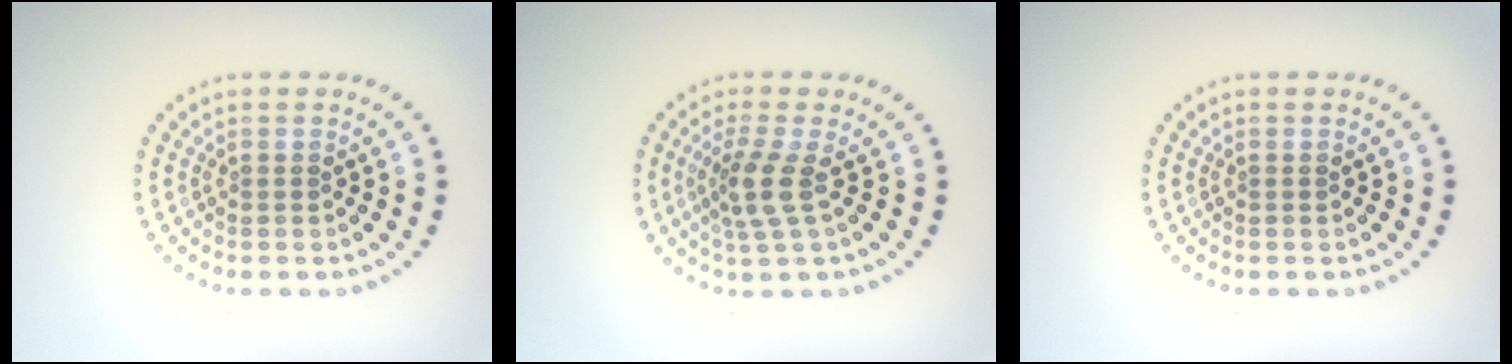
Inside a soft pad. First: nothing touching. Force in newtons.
{"total": 2.9, "press": 2.2, "slide": 1.9}
{"total": 0.0}